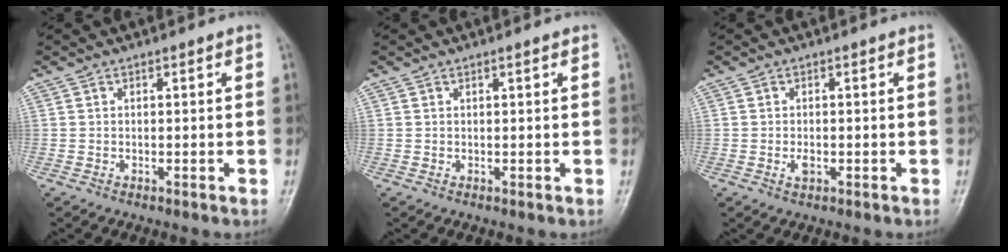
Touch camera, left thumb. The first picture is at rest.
{"total": 0.6, "force": [0.4, 0.1, 0.5], "torque": [-0.006, 0.000, 0.005]}
{"total": 1.8, "force": [-0.5, 1.1, 1.3], "torque": [-0.022, 0.000, -0.008]}